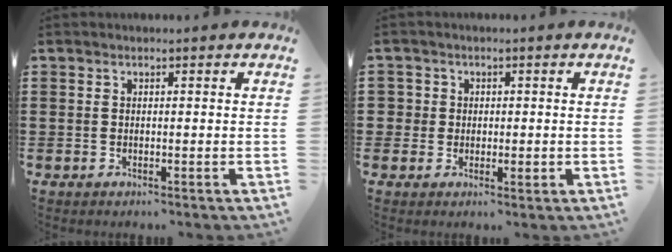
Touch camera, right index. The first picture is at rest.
{"total": 2.3, "force": [0.2, 2.3, 0.5], "torque": [-0.019, 0.008, 0.002]}